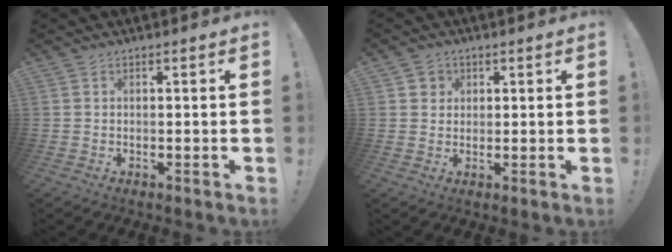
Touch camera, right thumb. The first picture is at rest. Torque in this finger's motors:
{"motor_torque": [0.20, 0.32, 0.08, -0.11, 0.00]}